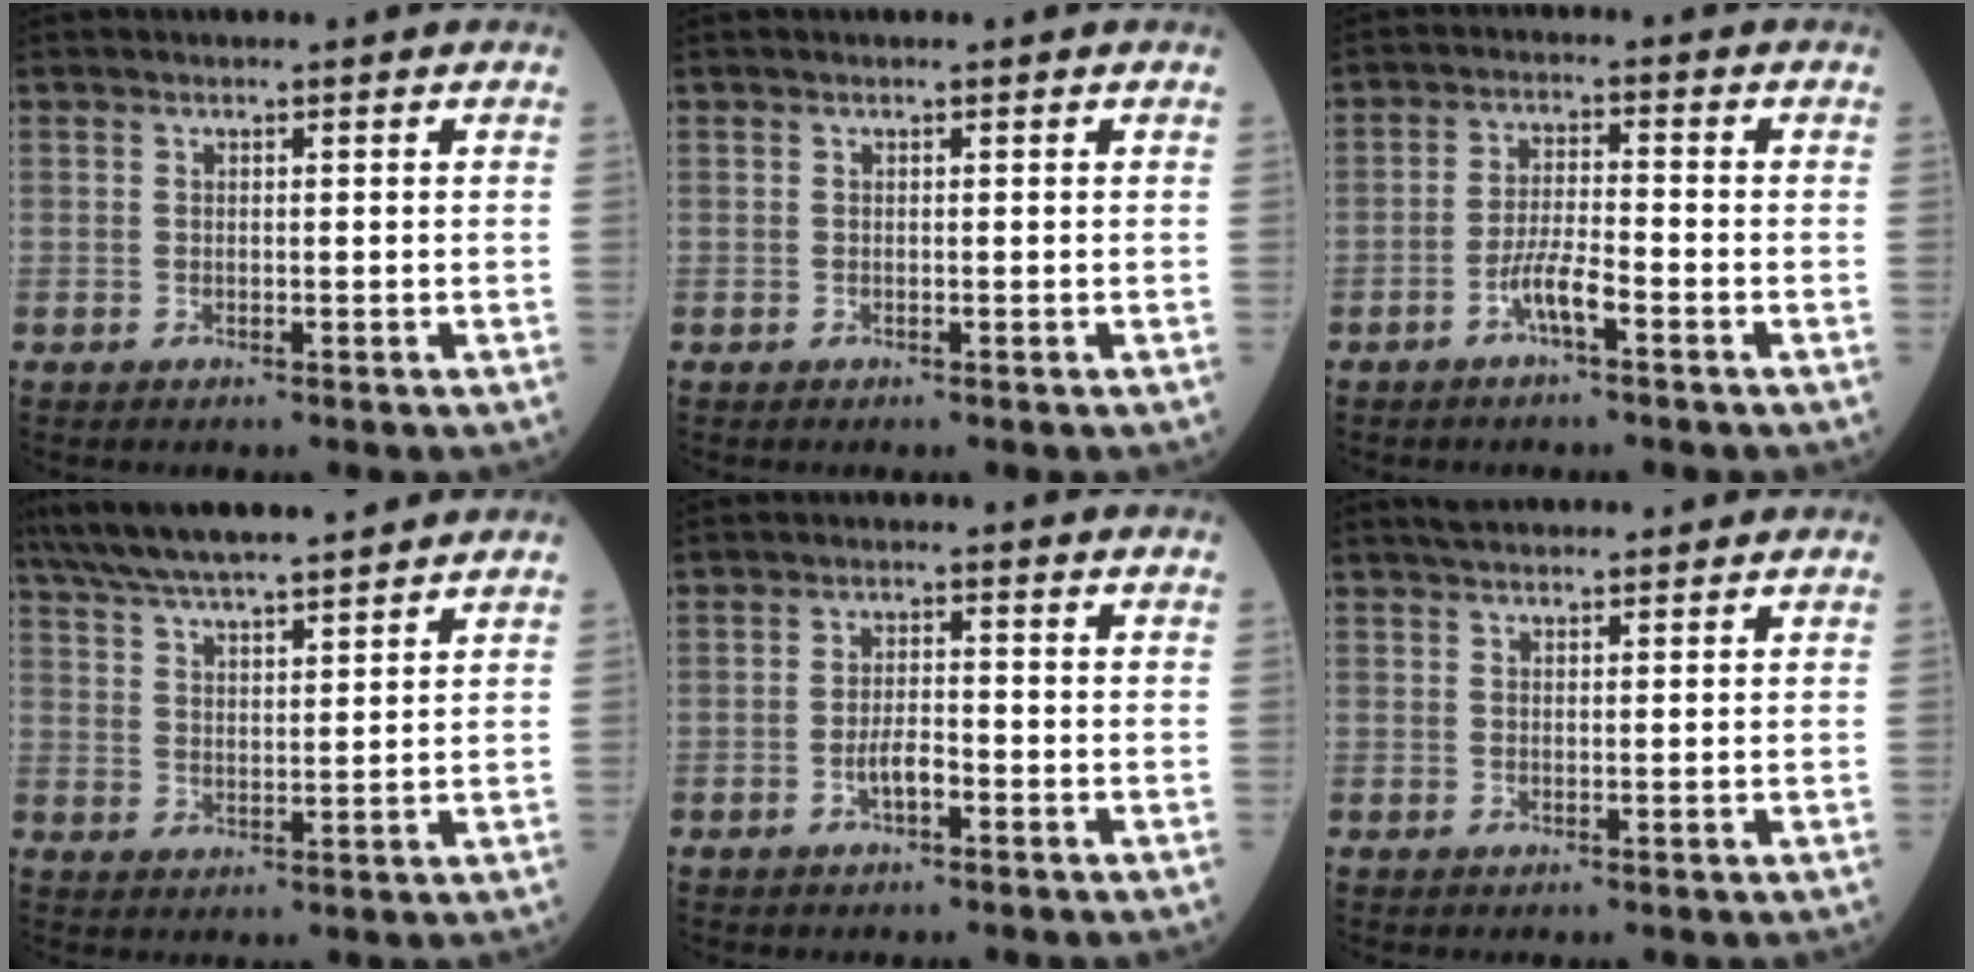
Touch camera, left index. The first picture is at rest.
{"total": 0.0}
{"total": 4.4, "force": [-2.7, 0.4, 3.5], "torque": [-0.070, -0.003, -0.055]}
{"total": 15.0, "force": [13.4, 1.2, 6.8], "torque": [-0.124, 0.024, 0.216]}
{"total": 3.1, "force": [-1.6, 0.9, 2.5], "torque": [-0.045, -0.003, -0.033]}
{"total": 4.8, "force": [4.3, 0.9, 1.9], "torque": [-0.023, 0.032, 0.069]}